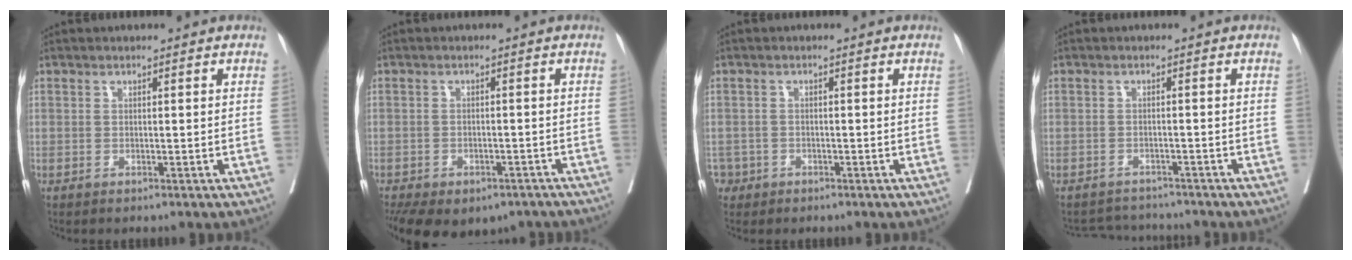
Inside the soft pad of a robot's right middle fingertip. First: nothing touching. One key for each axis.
{"total": 15.7, "fx": -10.6, "fy": 9.1, "fz": 7.1, "tx": -0.176, "ty": -0.010, "tz": -0.131}
{"total": 2.4, "fx": -1.2, "fy": 2.0, "fz": -0.3, "tx": 0.003, "ty": 0.010, "tz": -0.025}
{"total": 3.9, "fx": -3.8, "fy": 0.6, "fz": -0.6, "tx": 0.008, "ty": 0.001, "tz": -0.060}